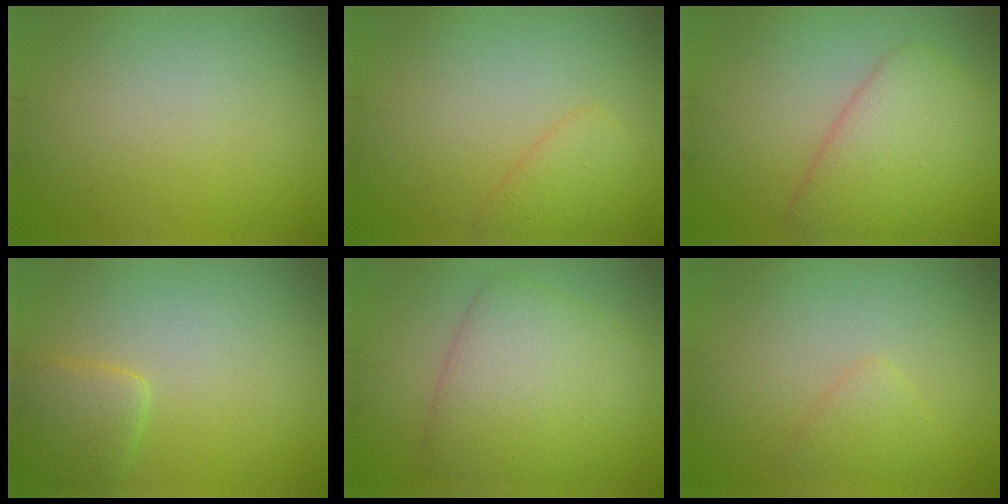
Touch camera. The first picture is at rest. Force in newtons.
{"total": 2.2, "press": 2.1, "slide": 0.2}
{"total": 5.8, "press": 5.8, "slide": 0.4}
{"total": 2.5, "press": 2.5, "slide": 0.2}
{"total": 7.1, "press": 7.1, "slide": 0.2}
{"total": 1.6, "press": 1.6, "slide": 0.1}